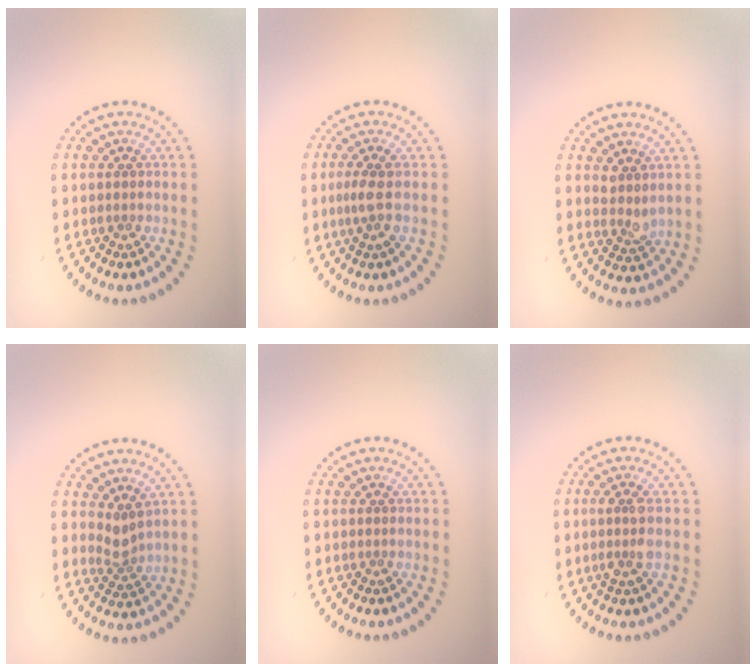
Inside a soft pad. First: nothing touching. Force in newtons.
{"total": 1.8, "press": 1.4, "slide": 1.2}
{"total": 1.7, "press": 1.4, "slide": 1.0}
{"total": 1.9, "press": 1.3, "slide": 1.4}
{"total": 0.0}
{"total": 1.8, "press": 1.6, "slide": 1.0}